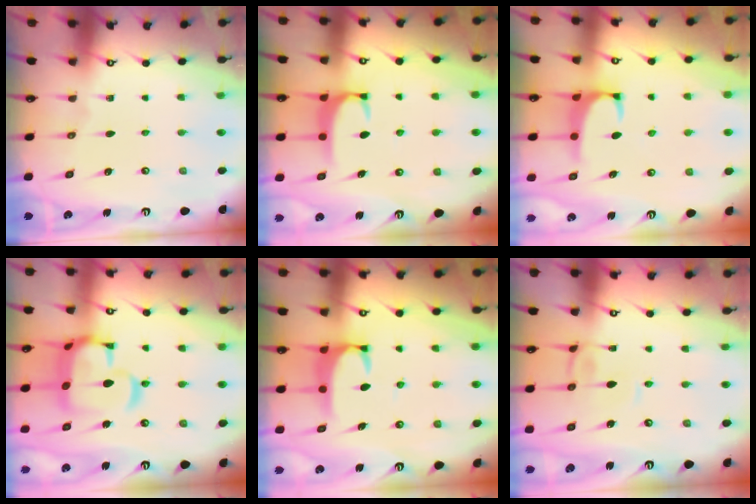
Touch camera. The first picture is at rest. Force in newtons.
{"total": 1.8, "press": 1.7, "slide": 0.6}
{"total": 0.9, "press": 0.6, "slide": 0.7}
{"total": 12.7, "press": 12.6, "slide": 1.6}
{"total": 2.6, "press": 2.5, "slide": 0.7}
{"total": 1.8, "press": 1.8, "slide": 0.3}